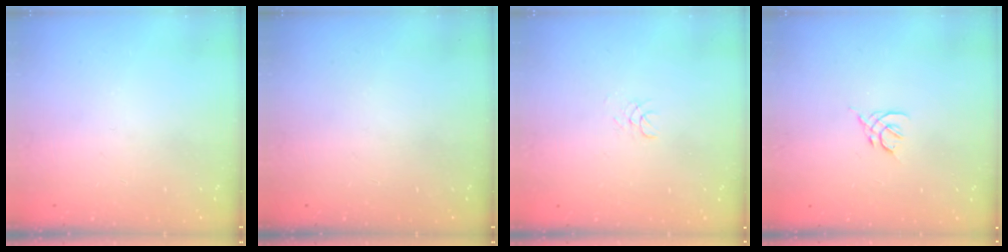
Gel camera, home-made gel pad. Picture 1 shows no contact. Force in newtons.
{"total": 0.0}
{"total": 1.7, "press": 1.7, "slide": 0.2}
{"total": 2.2, "press": 2.1, "slide": 0.6}